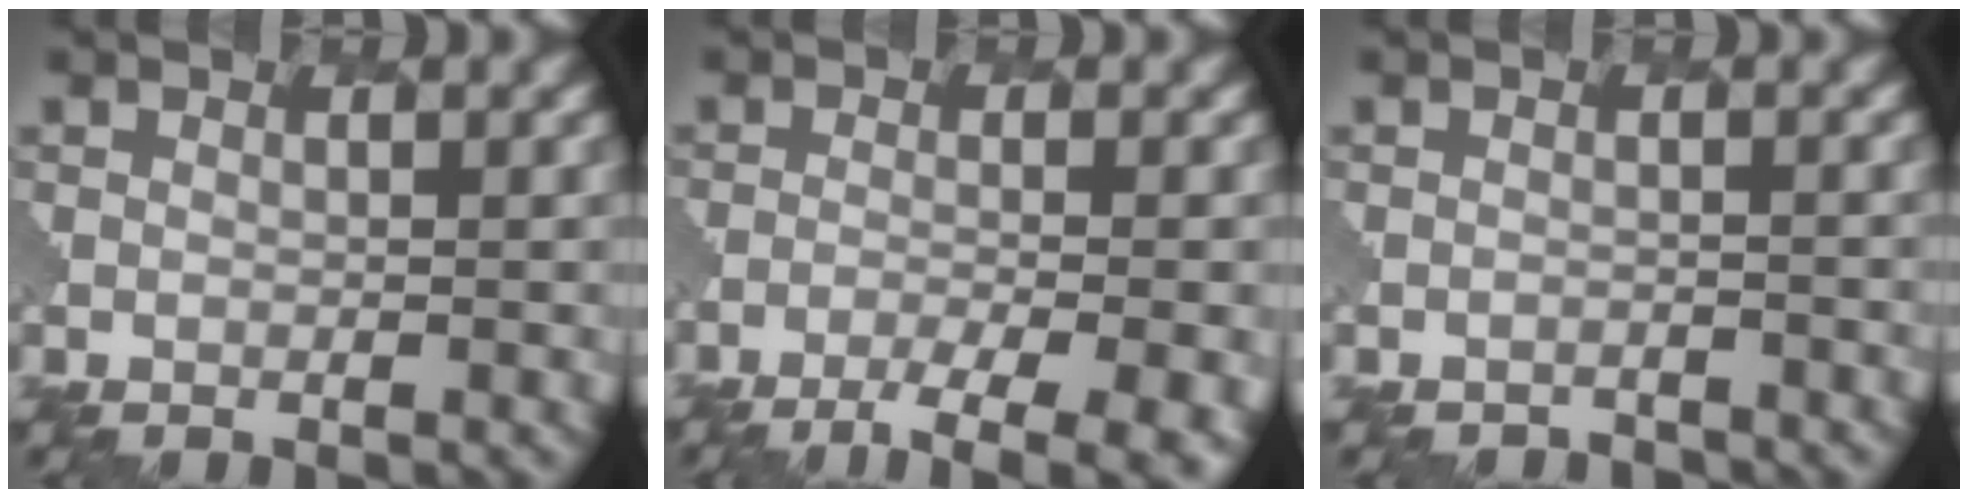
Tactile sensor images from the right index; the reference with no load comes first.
{"total": 8.1, "force": [-5.7, 2.2, 5.2], "torque": [-0.072, -0.015, -0.072]}
{"total": 2.7, "force": [-2.7, 0.4, -0.2], "torque": [0.004, 0.001, -0.037]}